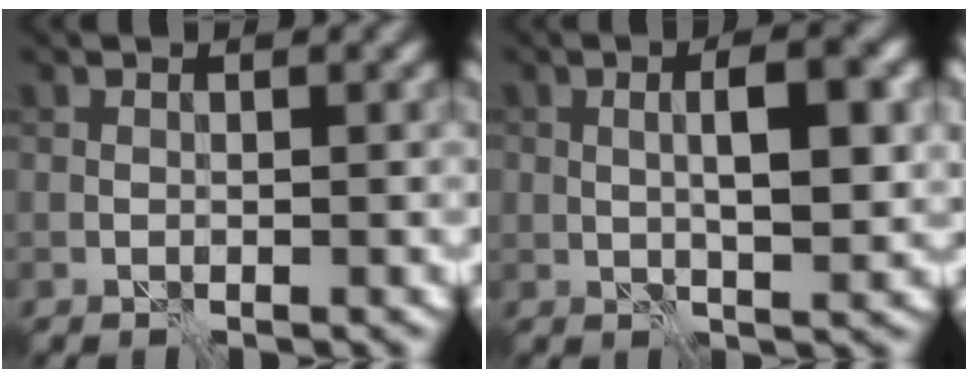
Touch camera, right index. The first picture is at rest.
{"total": 5.0, "force": [0.6, 1.5, 4.7], "torque": [-0.079, 0.005, 0.011]}